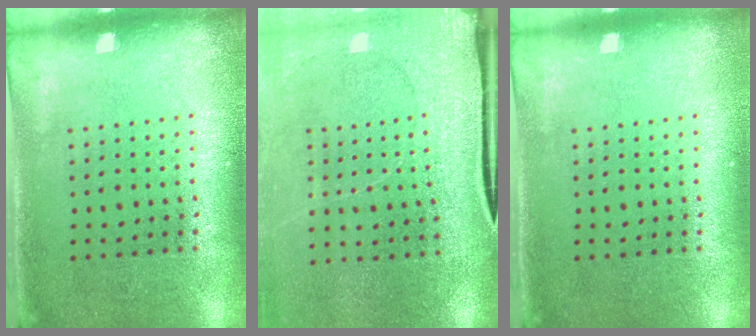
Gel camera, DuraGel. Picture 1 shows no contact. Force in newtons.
{"total": 3.0, "press": 2.8, "slide": 1.1}
{"total": 0.0}